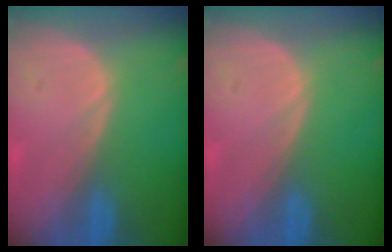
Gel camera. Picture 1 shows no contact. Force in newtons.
{"total": 0.0}